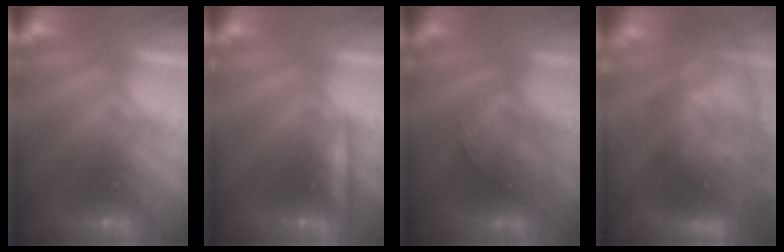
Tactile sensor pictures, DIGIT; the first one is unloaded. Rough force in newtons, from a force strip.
{"total": 2.3}
{"total": 1.8}
{"total": 7.6}